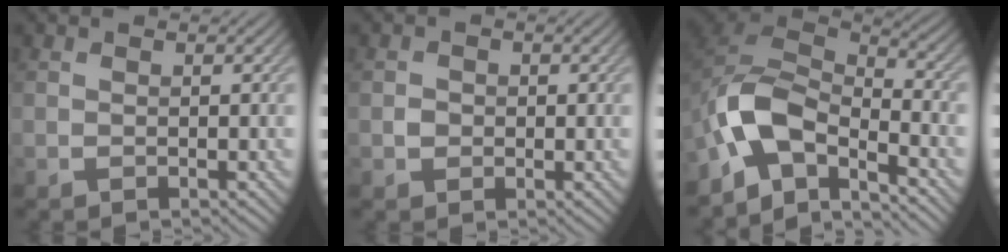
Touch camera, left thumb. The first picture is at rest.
{"total": 1.4, "force": [-0.1, 1.3, 0.4], "torque": [-0.006, -0.005, -0.005]}
{"total": 10.1, "force": [-5.8, 4.8, 6.7], "torque": [-0.133, -0.007, -0.135]}